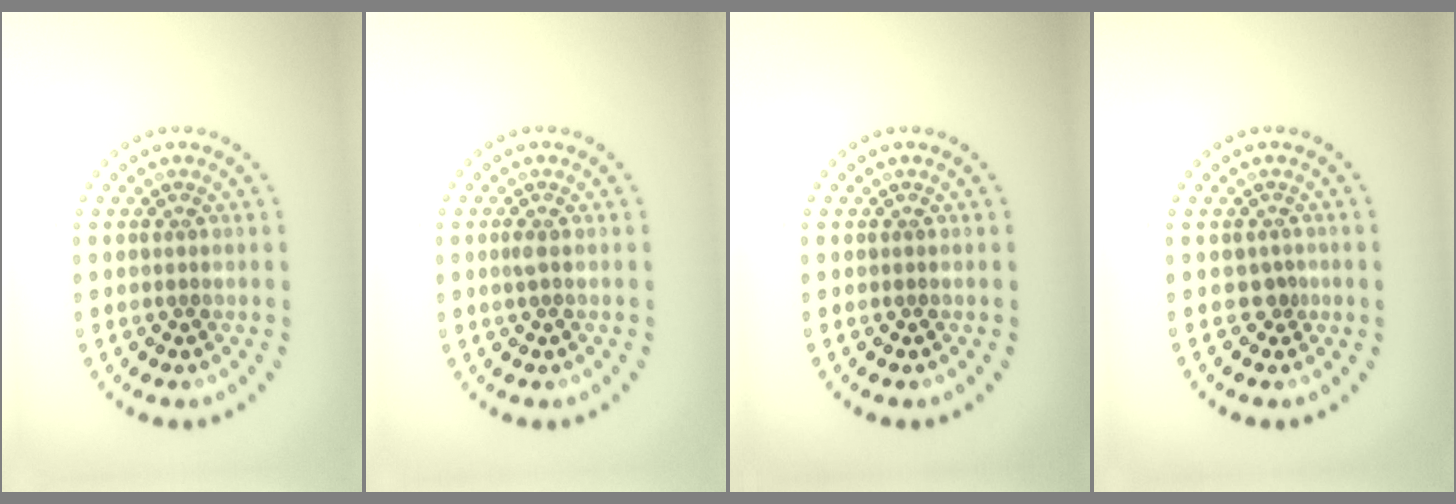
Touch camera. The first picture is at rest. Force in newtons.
{"total": 0.6, "press": 0.5, "slide": 0.3}
{"total": 0.0}
{"total": 0.8, "press": 0.5, "slide": 0.7}